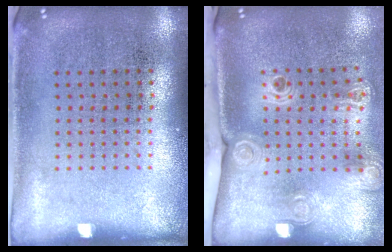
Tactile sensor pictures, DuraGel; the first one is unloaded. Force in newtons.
{"total": 2.2, "press": 1.6, "slide": 1.6}